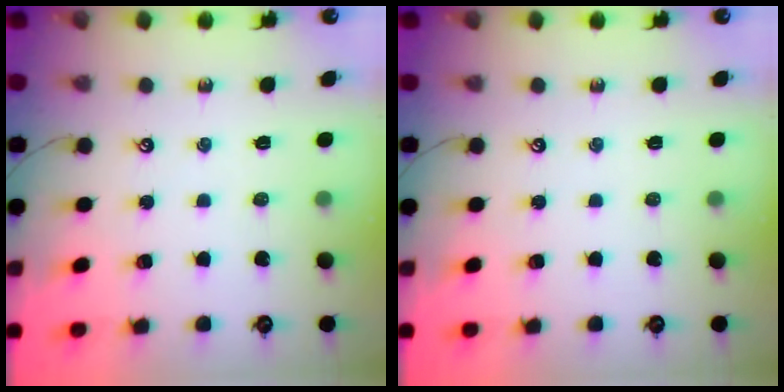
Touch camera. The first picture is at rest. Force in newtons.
{"total": 0.0}